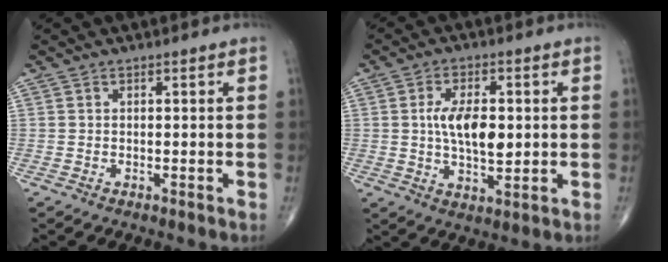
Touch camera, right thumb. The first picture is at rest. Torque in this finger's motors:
{"motor_torque": [0.98, 0.90, 0.32, -0.50, 0.08]}